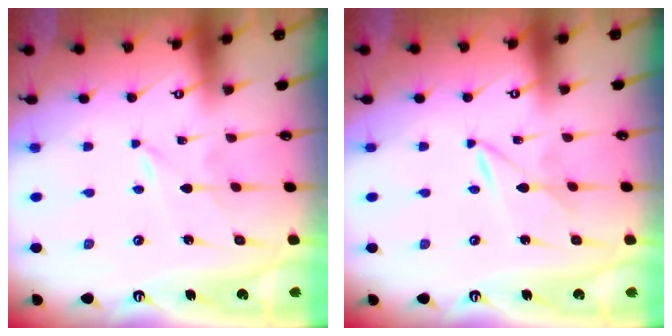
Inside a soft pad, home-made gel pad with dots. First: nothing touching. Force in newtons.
{"total": 1.6, "press": 1.6, "slide": 0.1}